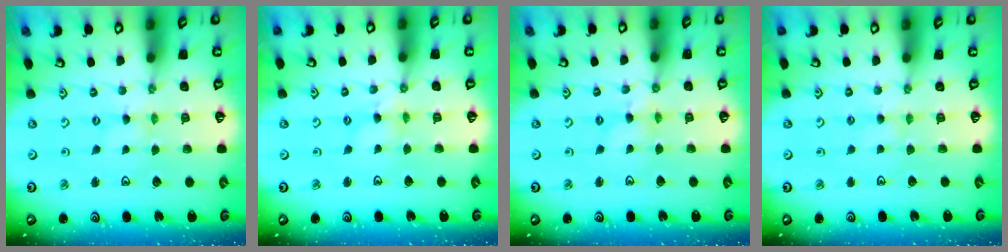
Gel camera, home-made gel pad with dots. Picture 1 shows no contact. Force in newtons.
{"total": 3.0, "press": 3.0, "slide": 0.4}
{"total": 2.6, "press": 2.6, "slide": 0.3}
{"total": 2.6, "press": 2.6, "slide": 0.5}